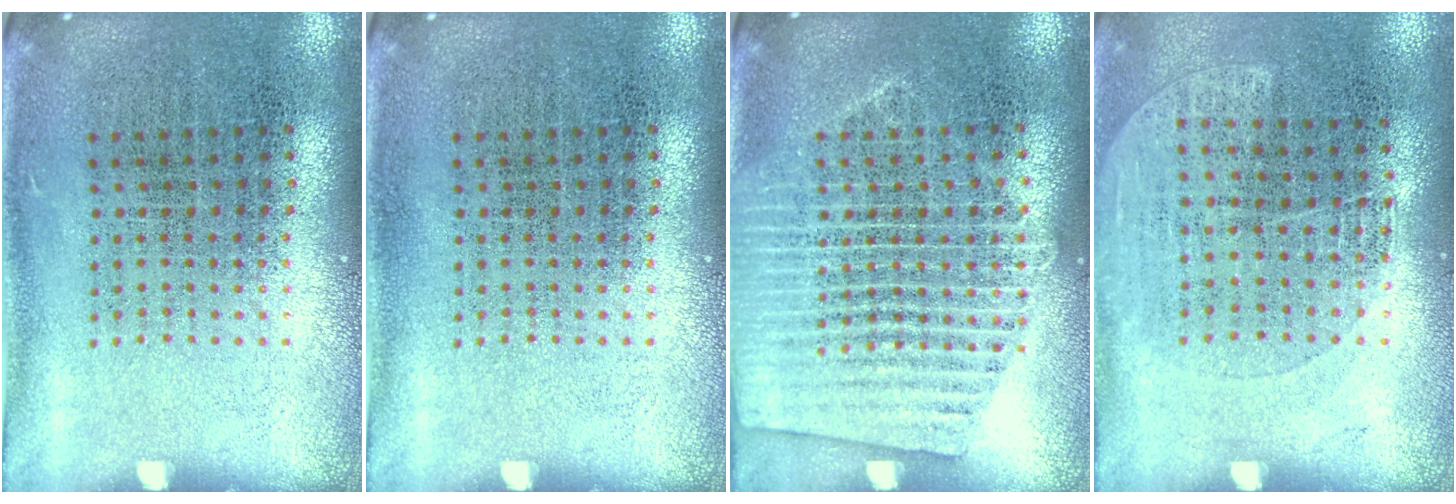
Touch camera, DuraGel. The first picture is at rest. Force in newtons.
{"total": 0.0}
{"total": 1.7, "press": 1.6, "slide": 0.4}
{"total": 1.1, "press": 0.9, "slide": 0.6}